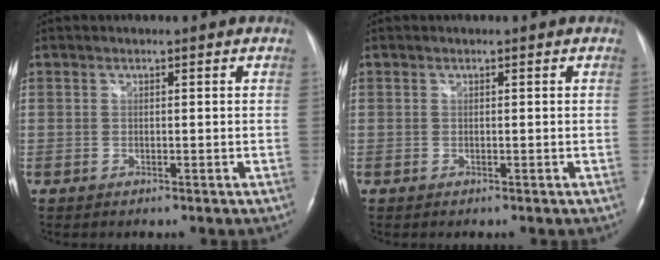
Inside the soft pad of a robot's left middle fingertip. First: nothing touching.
{"total": 0.0}